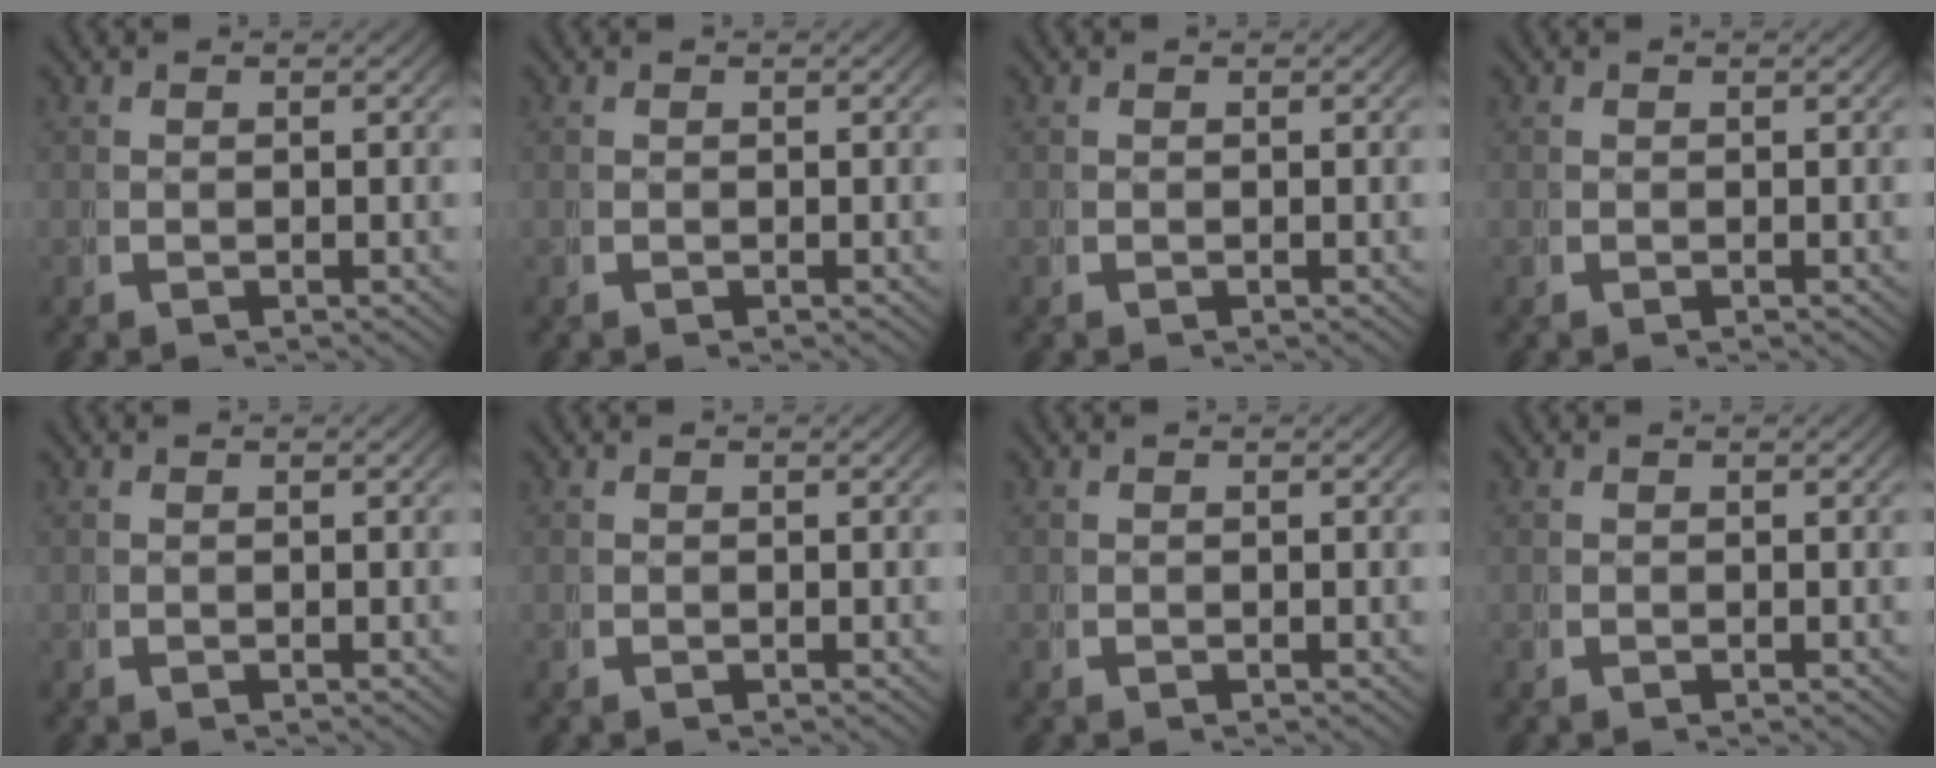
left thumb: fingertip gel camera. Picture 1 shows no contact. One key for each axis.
{"total": 0.0}
{"total": 0.0}
{"total": 0.0}
{"total": 0.0}
{"total": 0.0}
{"total": 0.0}
{"total": 0.0}